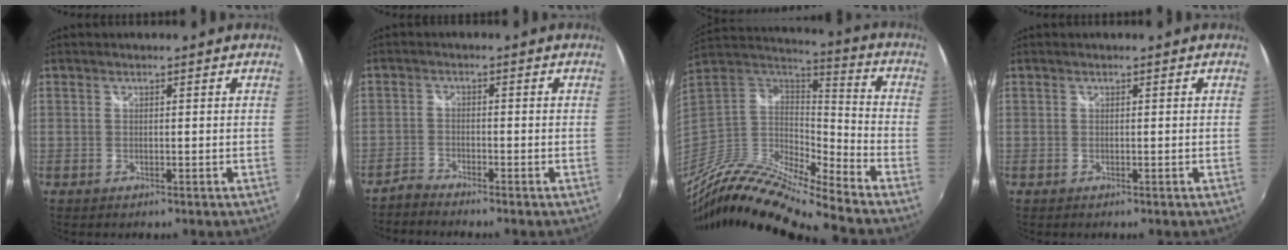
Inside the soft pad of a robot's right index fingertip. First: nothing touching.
{"total": 2.5, "force": [-2.5, 0.3, 0.1], "torque": [-0.010, -0.007, -0.056]}
{"total": 18.4, "force": [-14.9, 2.0, 10.7], "torque": [-0.205, -0.032, -0.294]}
{"total": 0.0}